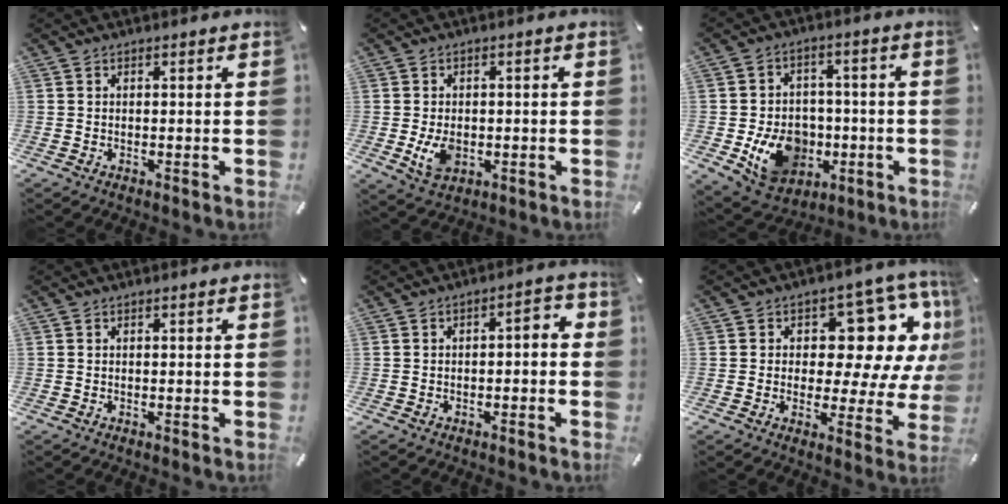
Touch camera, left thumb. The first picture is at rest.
{"total": 5.9, "force": [-1.0, 4.2, 4.0], "torque": [-0.087, -0.005, -0.019]}
{"total": 14.1, "force": [-3.7, 11.5, 7.1], "torque": [-0.131, 0.022, -0.053]}
{"total": 0.0}
{"total": 3.7, "force": [-2.0, 1.7, 2.5], "torque": [-0.042, 0.019, -0.040]}
{"total": 16.6, "force": [6.1, 9.5, 12.2], "torque": [-0.155, -0.047, 0.099]}